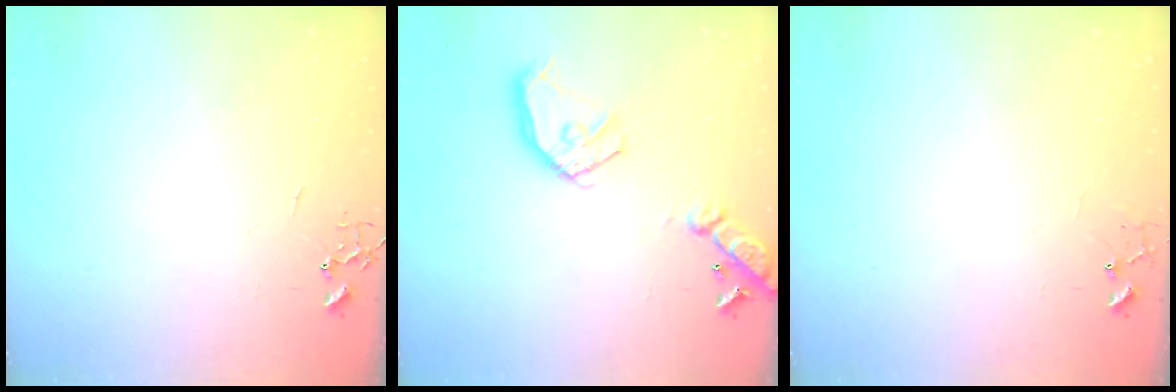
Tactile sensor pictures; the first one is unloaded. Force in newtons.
{"total": 17.3, "press": 17.0, "slide": 2.8}
{"total": 6.1, "press": 6.0, "slide": 0.4}